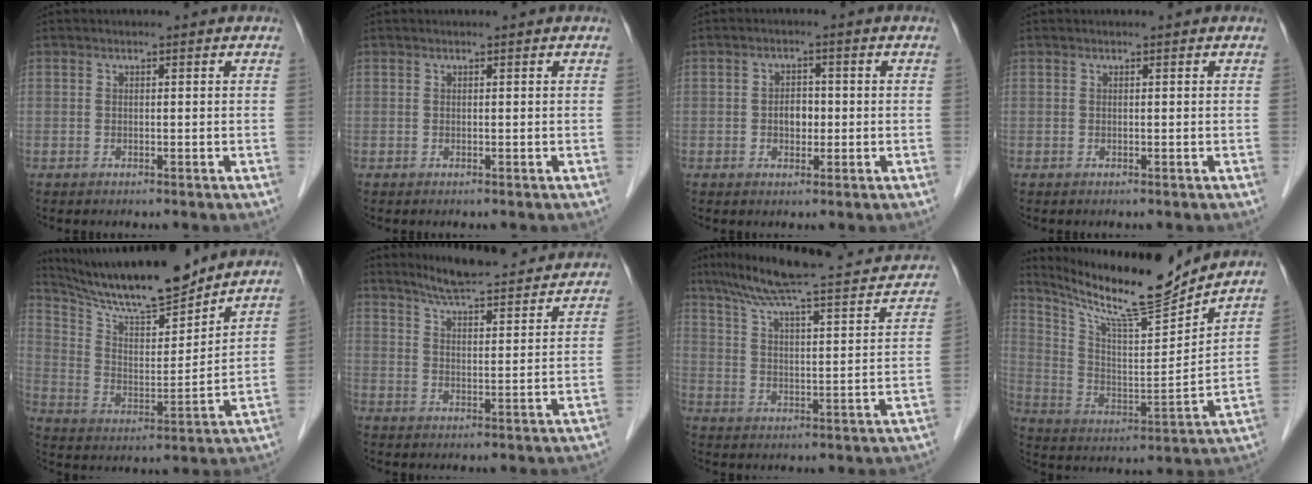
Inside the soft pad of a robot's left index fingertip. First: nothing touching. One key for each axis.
{"total": 0.0}
{"total": 2.8, "fx": -0.4, "fy": 1.9, "fz": 2.0, "tx": -0.032, "ty": 0.008, "tz": -0.004}
{"total": 0.0}
{"total": 16.5, "fx": 14.9, "fy": 1.4, "fz": 6.8, "tx": -0.132, "ty": -0.005, "tz": 0.261}
{"total": 17.6, "fx": 16.3, "fy": 1.9, "fz": 6.2, "tx": -0.090, "ty": -0.010, "tz": 0.218}
{"total": 23.5, "fx": 20.1, "fy": 3.0, "fz": 11.8, "tx": -0.184, "ty": 0.010, "tz": 0.268}
{"total": 16.3, "fx": 14.9, "fy": -0.5, "fz": 6.4, "tx": -0.129, "ty": -0.023, "tz": 0.257}